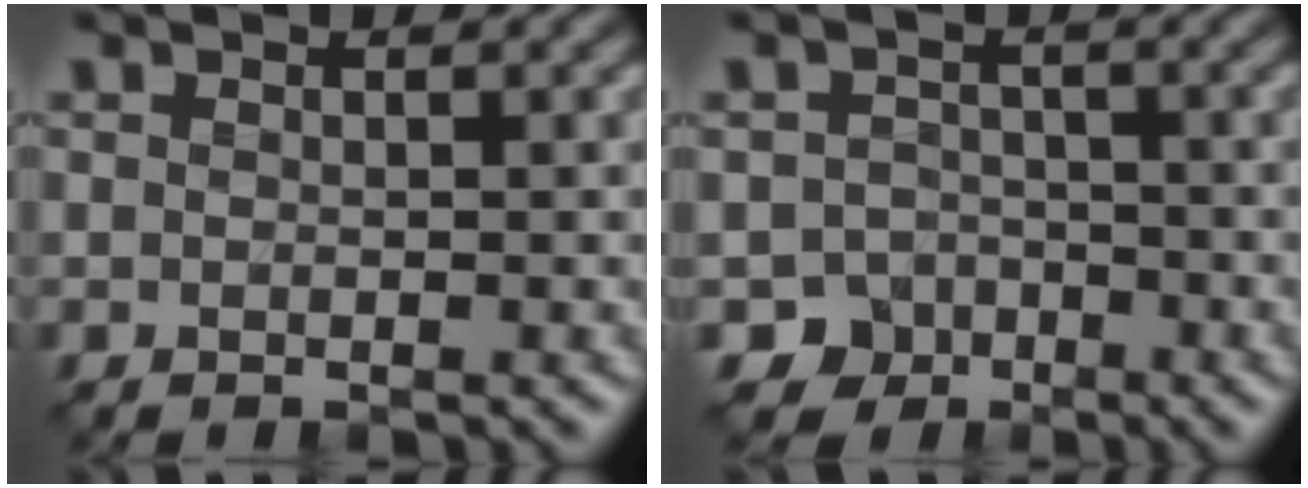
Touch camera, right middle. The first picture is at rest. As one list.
[{"total": 3.3, "force": [-2.2, 2.4, 0.1], "torque": [0.009, 0.000, -0.038]}]